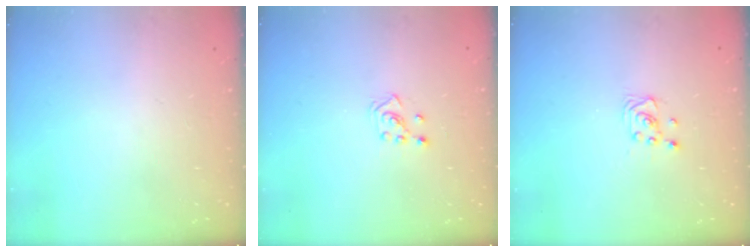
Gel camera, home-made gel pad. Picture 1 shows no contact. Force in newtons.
{"total": 3.4, "press": 3.4, "slide": 0.6}
{"total": 2.6, "press": 2.6, "slide": 0.3}